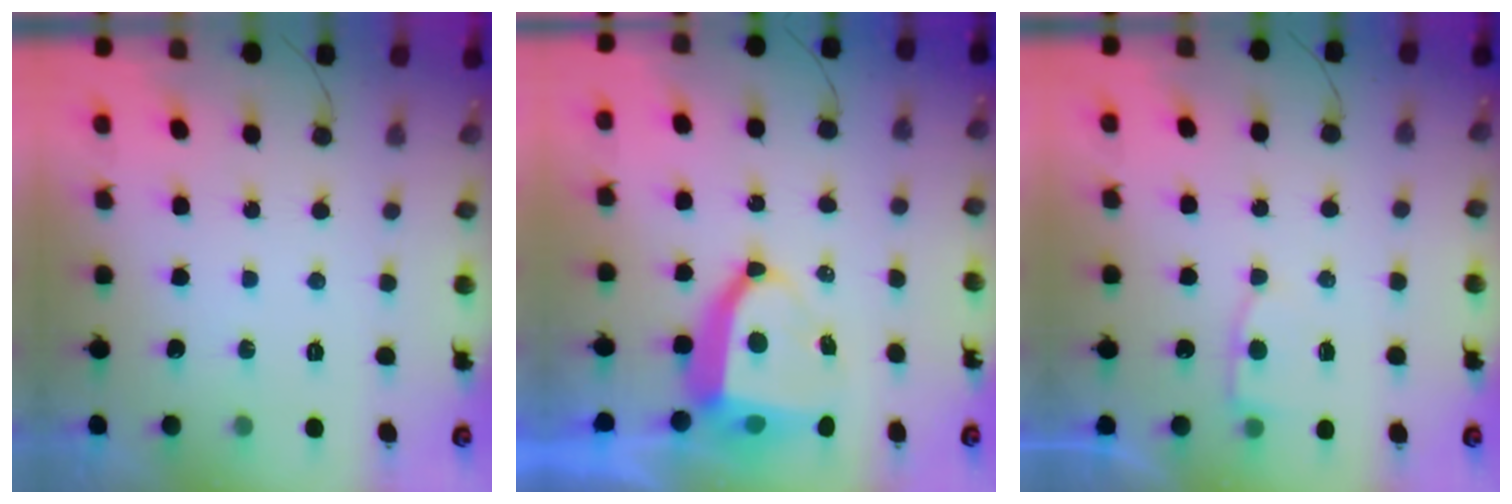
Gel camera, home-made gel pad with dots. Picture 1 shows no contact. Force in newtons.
{"total": 10.2, "press": 10.2, "slide": 1.1}
{"total": 5.0, "press": 4.9, "slide": 0.4}